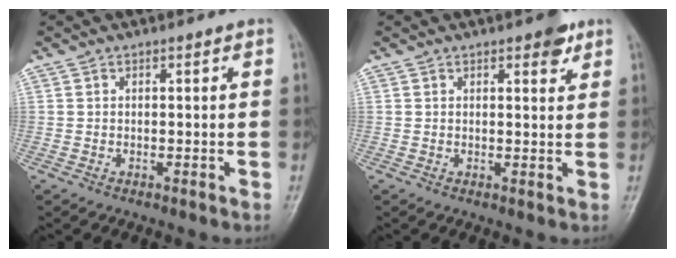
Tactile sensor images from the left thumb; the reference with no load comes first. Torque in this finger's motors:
{"motor_torque": [3.81, 1.22, 0.08, -0.51, 0.06]}